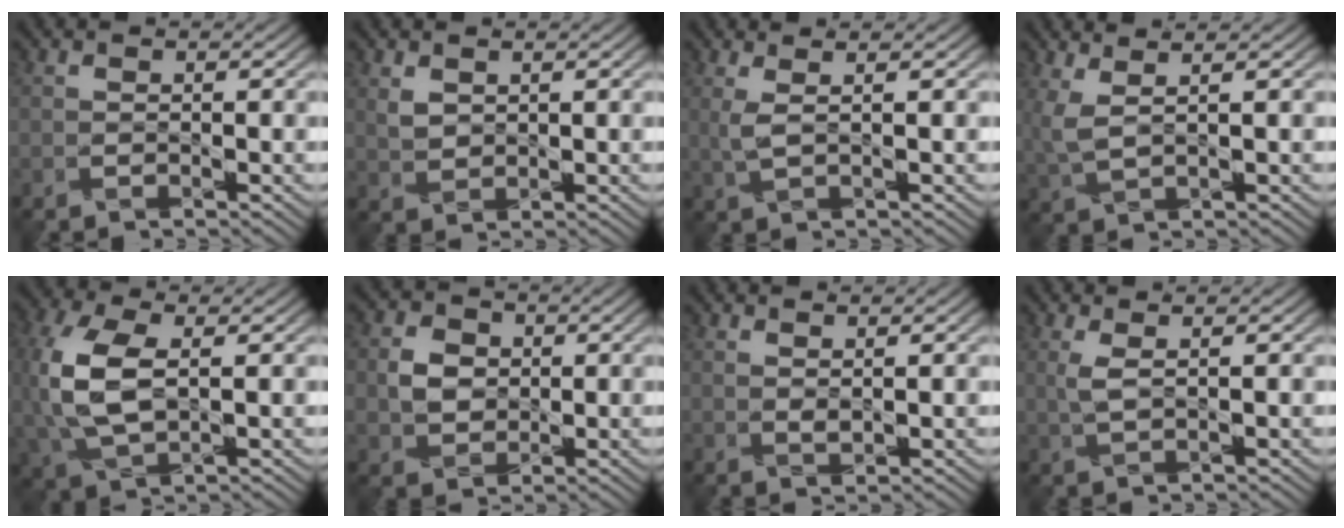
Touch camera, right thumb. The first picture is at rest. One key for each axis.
{"total": 1.9, "fx": 1.2, "fy": 1.2, "fz": 0.9, "tx": -0.029, "ty": -0.001, "tz": 0.028}
{"total": 2.3, "fx": 1.1, "fy": 0.3, "fz": 2.0, "tx": -0.050, "ty": 0.006, "tz": 0.024}
{"total": 3.7, "fx": 1.9, "fy": 1.1, "fz": 3.0, "tx": -0.093, "ty": 0.007, "tz": 0.041}
{"total": 10.7, "fx": 0.4, "fy": 6.0, "fz": 8.9, "tx": -0.251, "ty": 0.002, "tz": 0.013}
{"total": 4.2, "fx": 0.4, "fy": 3.6, "fz": 2.1, "tx": -0.052, "ty": 0.005, "tz": 0.001}
{"total": 1.2, "fx": 0.9, "fy": 0.0, "fz": 0.7, "tx": -0.022, "ty": 0.001, "tz": 0.021}
{"total": 2.0, "fx": 1.0, "fy": 0.2, "fz": 1.7, "tx": -0.051, "ty": 0.006, "tz": 0.022}